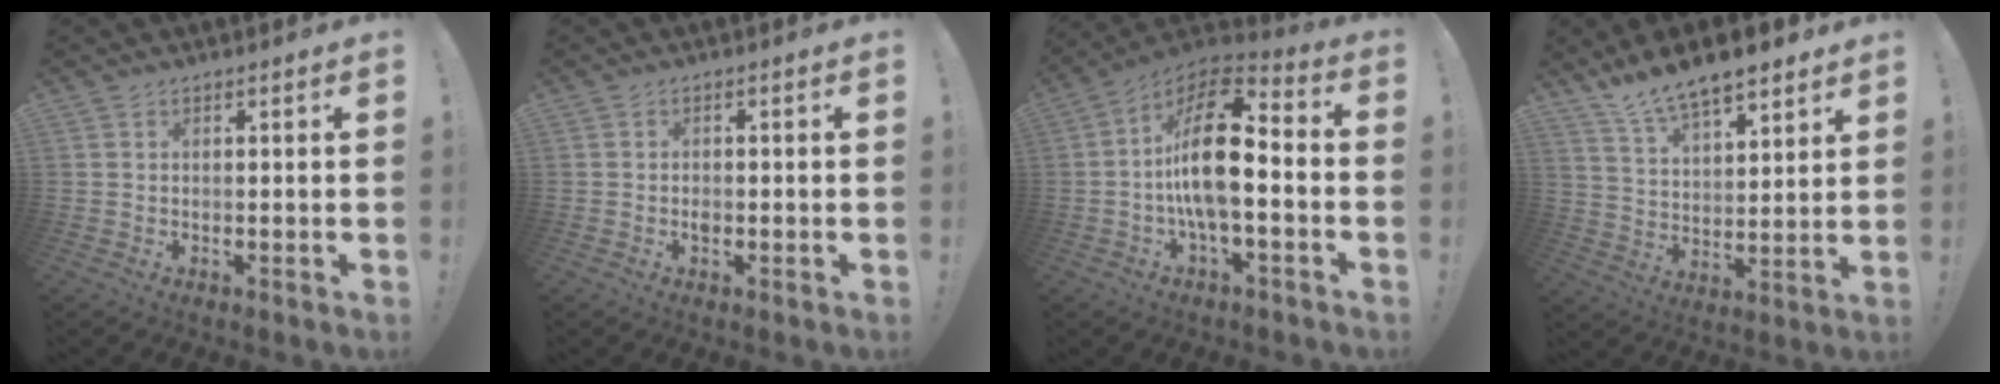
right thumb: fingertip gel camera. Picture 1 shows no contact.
{"total": 1.3, "force": [-0.6, 0.9, 0.7], "torque": [-0.006, -0.001, -0.012]}
{"total": 18.8, "force": [-0.6, 8.3, 16.8], "torque": [-0.292, 0.013, -0.014]}
{"total": 11.5, "force": [9.8, 3.2, 5.2], "torque": [-0.103, -0.066, 0.179]}